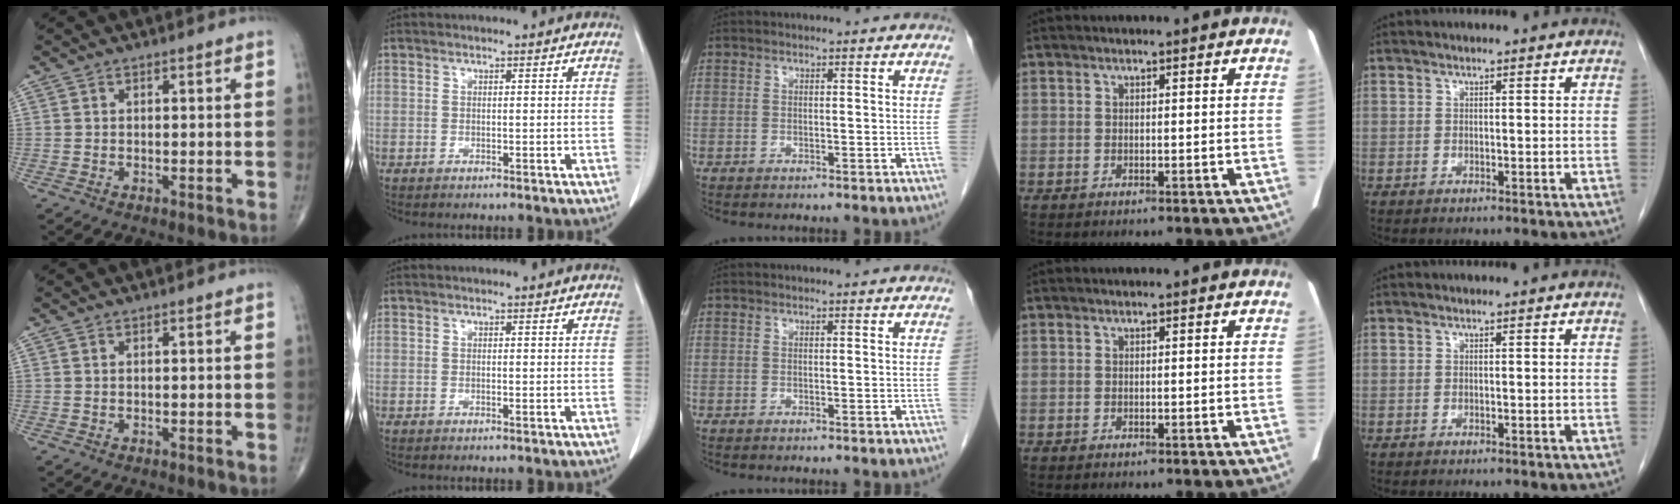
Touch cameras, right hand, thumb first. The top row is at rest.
{}